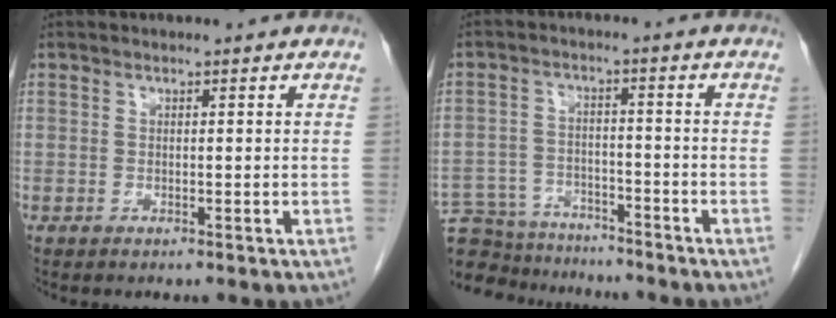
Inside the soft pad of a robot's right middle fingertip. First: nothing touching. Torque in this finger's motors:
{"motor_torque": [0.45, -0.59, 0.05, 0.01]}